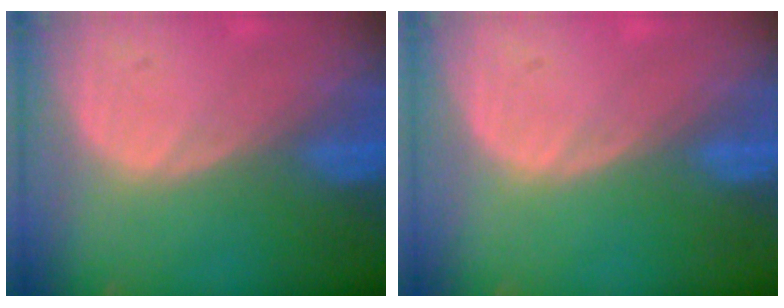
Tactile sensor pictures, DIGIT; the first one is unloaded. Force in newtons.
{"total": 0.0}